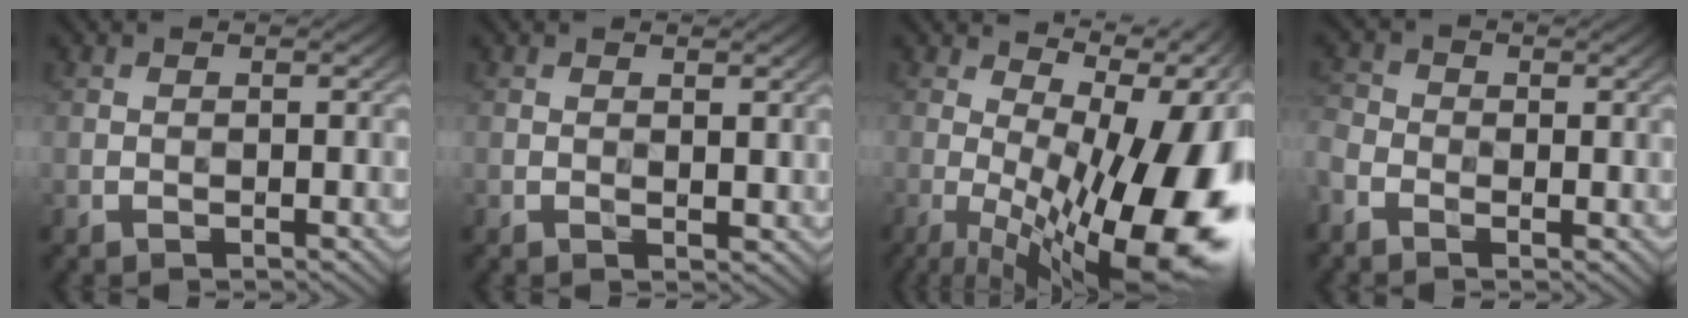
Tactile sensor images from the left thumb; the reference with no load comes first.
{"total": 1.0, "force": [0.6, 0.5, 0.6], "torque": [-0.009, -0.003, 0.012]}
{"total": 21.0, "force": [-2.2, 8.3, 19.1], "torque": [-0.219, 0.009, -0.022]}
{"total": 3.4, "force": [-1.7, 2.4, 1.7], "torque": [-0.051, -0.002, -0.047]}